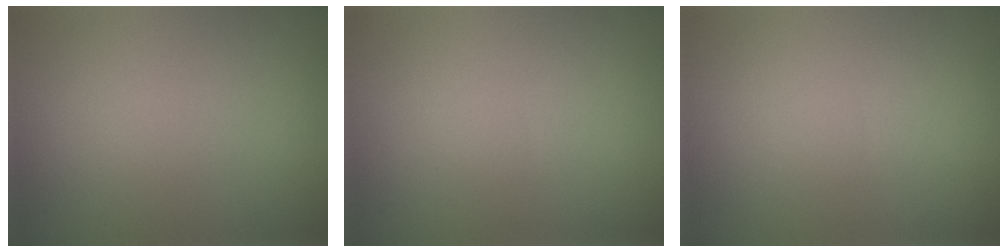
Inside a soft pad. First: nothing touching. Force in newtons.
{"total": 0.0}
{"total": 0.0}